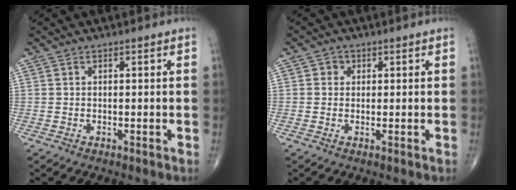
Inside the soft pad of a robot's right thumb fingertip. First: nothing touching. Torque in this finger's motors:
{"motor_torque": [-0.29, -0.12, 0.14, 0.11, -0.04]}